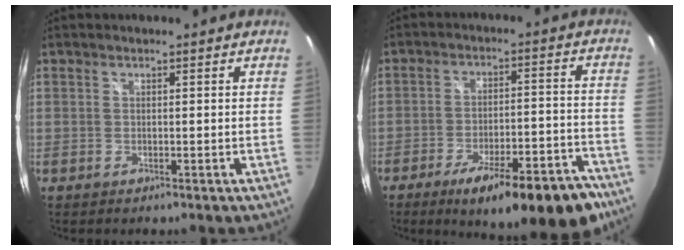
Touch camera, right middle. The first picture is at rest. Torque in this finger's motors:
{"motor_torque": [1.22, -0.92, 0.28, 0.07]}